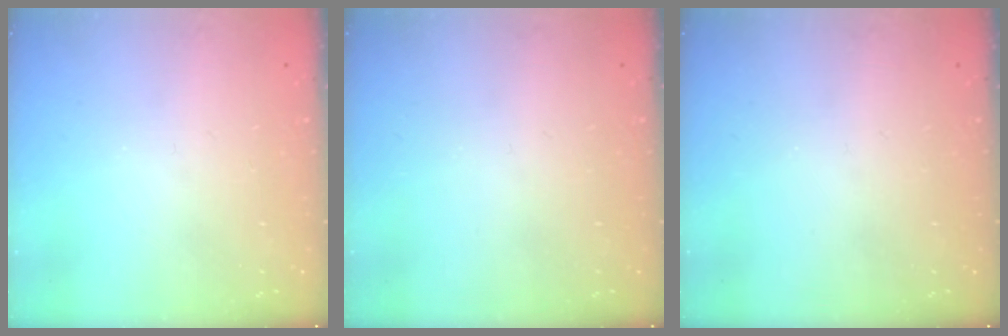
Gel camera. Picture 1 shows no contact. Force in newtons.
{"total": 0.0}
{"total": 0.0}